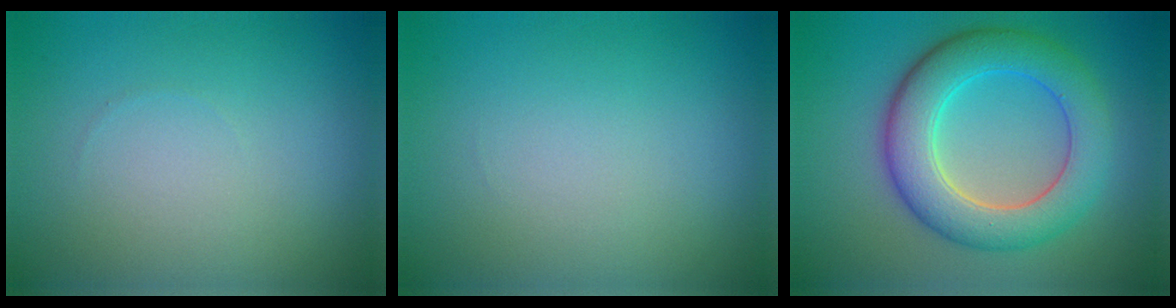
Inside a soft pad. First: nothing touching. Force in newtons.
{"total": 0.0}
{"total": 7.4, "press": 7.4, "slide": 0.5}